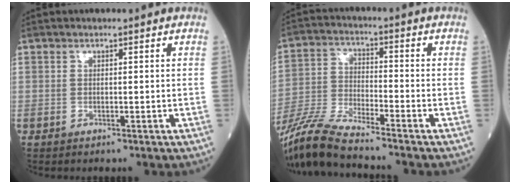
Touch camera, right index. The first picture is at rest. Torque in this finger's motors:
{"motor_torque": [-0.03, -0.59, 0.16, 0.02]}